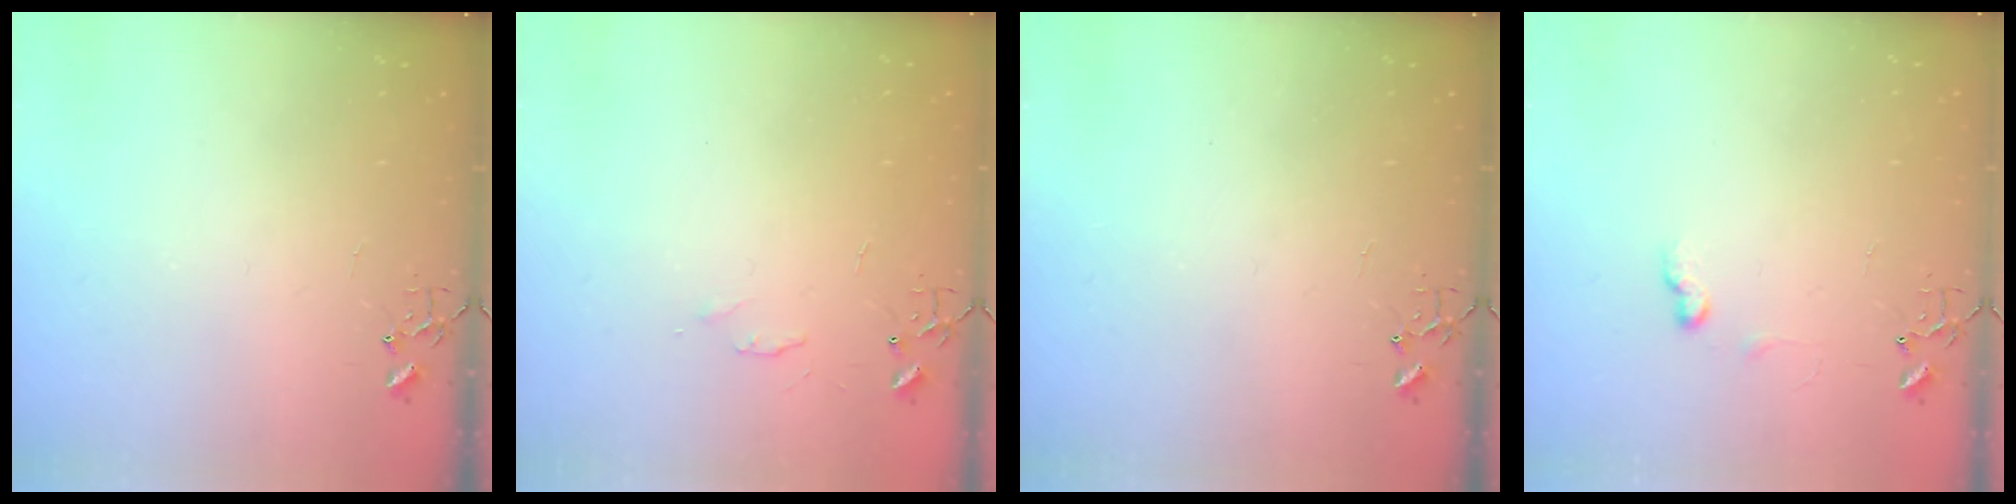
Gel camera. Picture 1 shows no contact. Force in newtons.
{"total": 4.1, "press": 4.1, "slide": 0.7}
{"total": 0.0}
{"total": 6.7, "press": 6.6, "slide": 0.9}